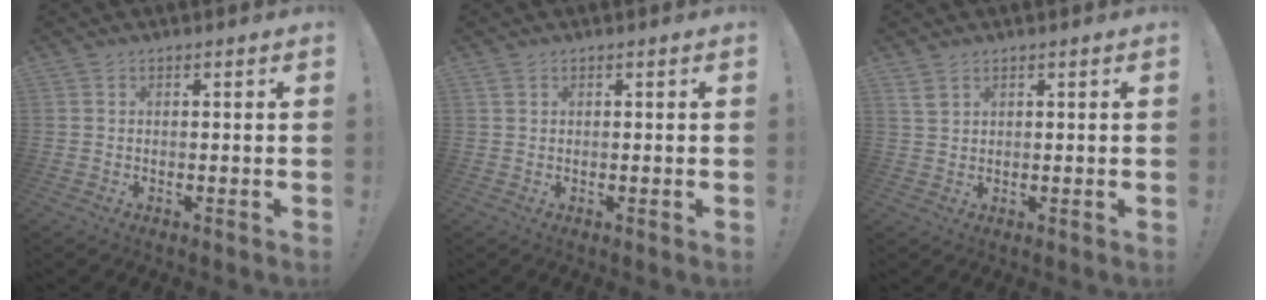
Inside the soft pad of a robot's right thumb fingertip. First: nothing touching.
{"total": 0.8, "force": [0.4, 0.4, 0.5], "torque": [-0.010, 0.001, 0.008]}
{"total": 2.7, "force": [1.8, 1.2, 1.6], "torque": [-0.032, -0.005, 0.034]}